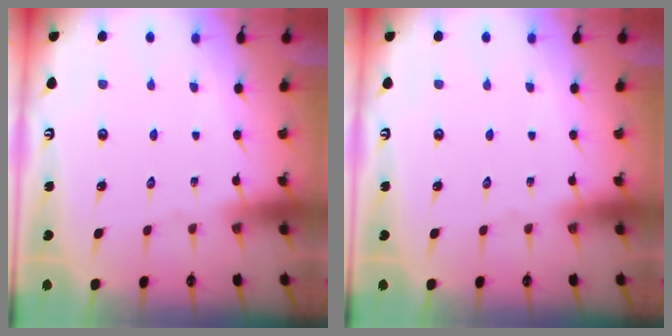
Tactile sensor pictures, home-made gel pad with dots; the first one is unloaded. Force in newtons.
{"total": 0.0}